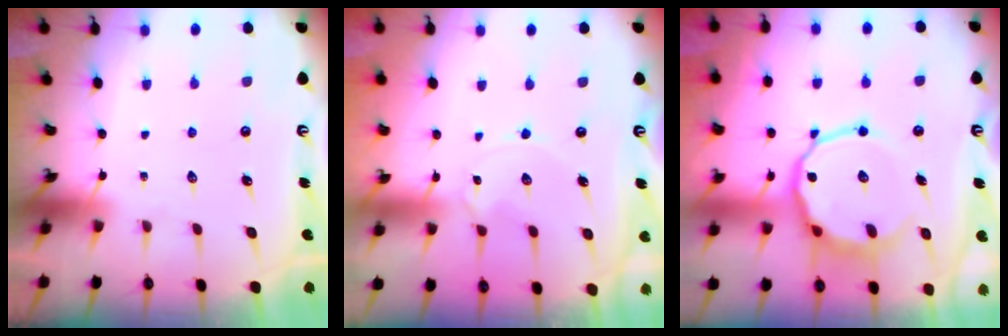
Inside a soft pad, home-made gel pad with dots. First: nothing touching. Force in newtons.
{"total": 1.1, "press": 1.0, "slide": 0.1}
{"total": 11.9, "press": 11.7, "slide": 2.5}